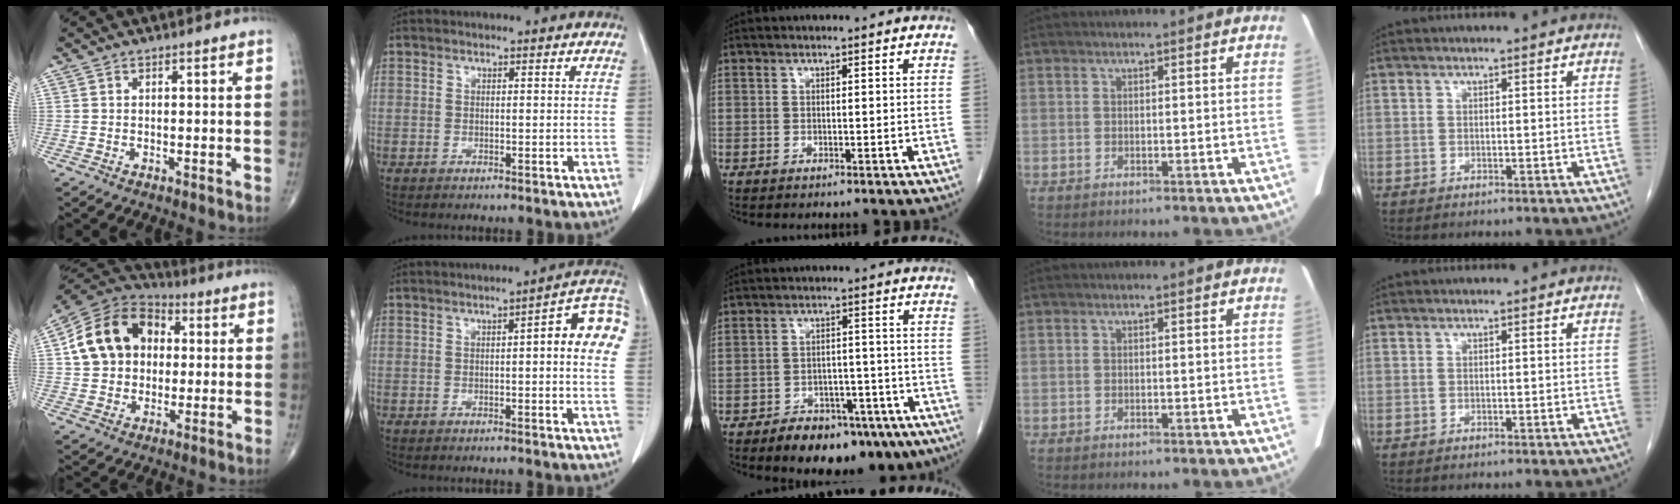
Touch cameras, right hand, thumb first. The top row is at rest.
{"thumb": {"total": 16.0, "force": [2.2, 12.9, 9.3], "torque": [-0.144, 0.022, 0.029]}, "index": {"total": 8.7, "force": [1.5, 1.5, 8.5], "torque": [-0.100, 0.025, 0.008]}, "middle": {"total": 12.9, "force": [-8.9, 6.2, 6.9], "torque": [-0.072, 0.017, -0.126]}}